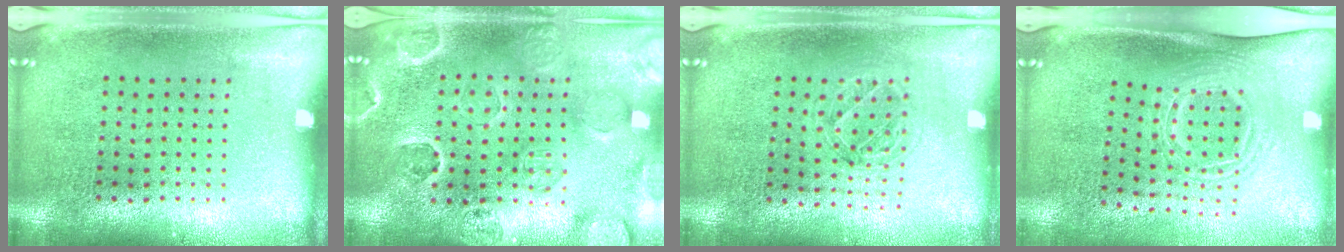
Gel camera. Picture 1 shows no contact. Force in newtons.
{"total": 2.7, "press": 2.6, "slide": 0.6}
{"total": 1.1, "press": 1.1, "slide": 0.4}
{"total": 1.7, "press": 1.2, "slide": 1.2}